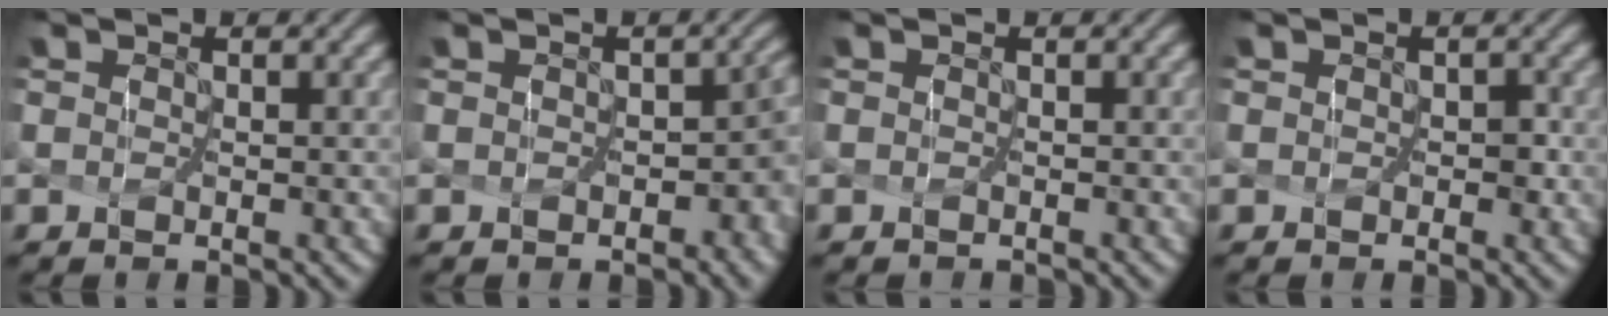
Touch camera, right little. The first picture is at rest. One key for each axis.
{"total": 5.5, "fx": -1.6, "fy": 3.4, "fz": 4.0, "tx": -0.035, "ty": -0.007, "tz": -0.026}
{"total": 0.5, "fx": -0.5, "fy": -0.1, "fz": -0.2, "tx": -0.001, "ty": -0.002, "tz": -0.005}
{"total": 1.2, "fx": -0.5, "fy": 0.9, "fz": 0.7, "tx": 0.001, "ty": -0.003, "tz": -0.003}